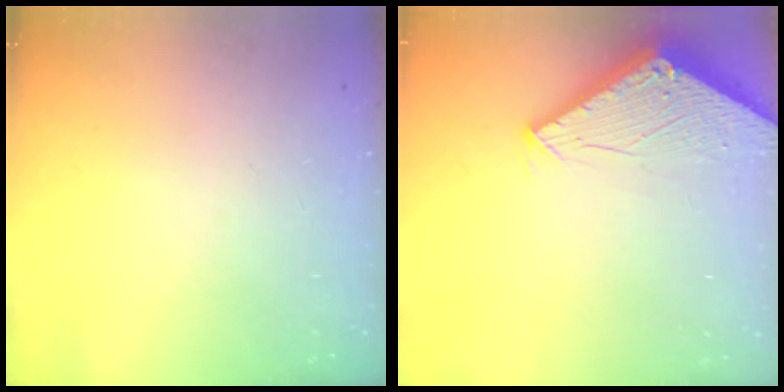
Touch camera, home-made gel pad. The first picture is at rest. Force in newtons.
{"total": 2.9, "press": 2.9, "slide": 0.1}